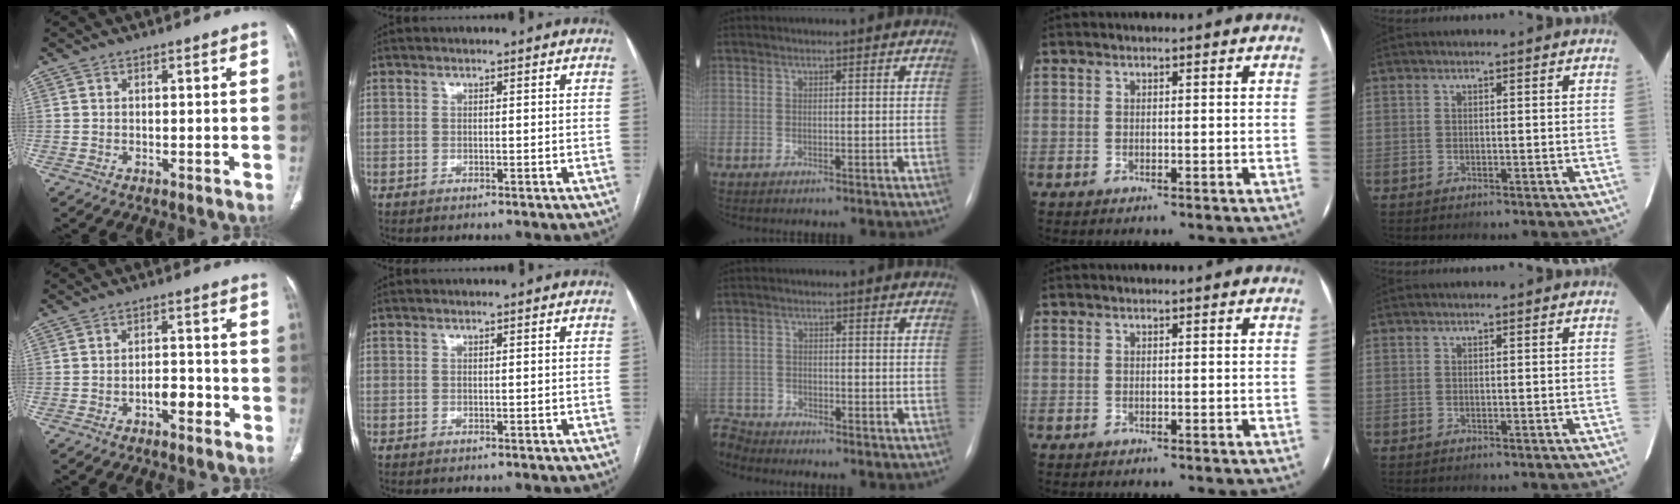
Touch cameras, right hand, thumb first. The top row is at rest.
{"thumb": {"total": 4.1, "force": [-2.0, 2.1, 2.9], "torque": [-0.032, 0.021, -0.032]}, "middle": {"total": 4.9, "force": [-4.8, 1.0, -0.5], "torque": [0.013, -0.005, -0.097]}}